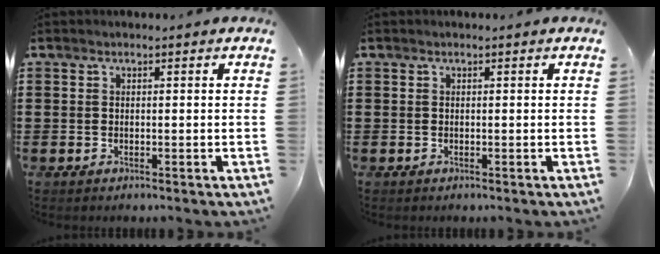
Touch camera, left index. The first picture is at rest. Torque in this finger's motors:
{"motor_torque": [0.00, 0.00, 0.00, 0.00]}